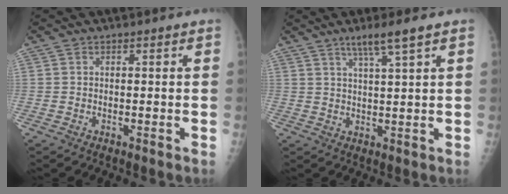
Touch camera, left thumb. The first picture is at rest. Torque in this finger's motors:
{"motor_torque": [0.18, -0.18, 0.48, -0.32, 0.02]}